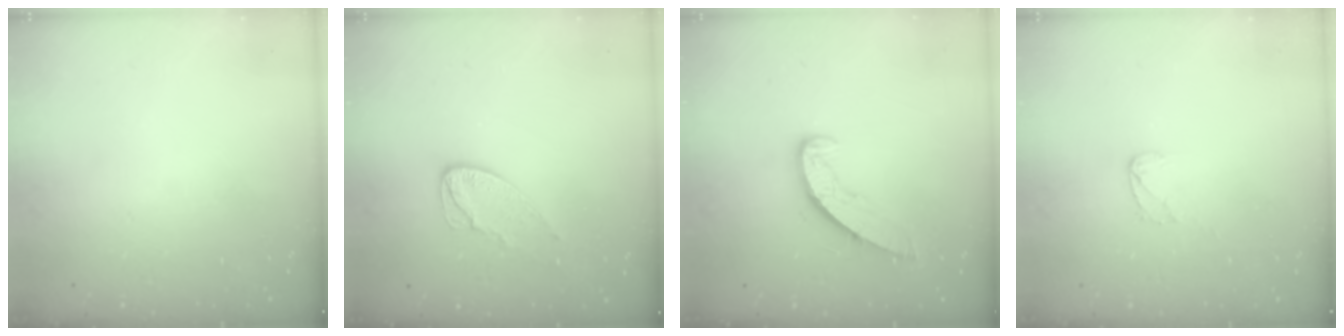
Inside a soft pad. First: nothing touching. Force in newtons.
{"total": 7.6, "press": 7.6, "slide": 0.2}
{"total": 7.2, "press": 7.1, "slide": 0.6}
{"total": 3.4, "press": 3.4, "slide": 0.2}